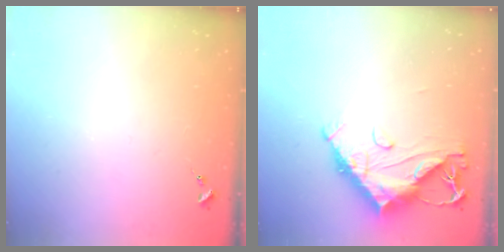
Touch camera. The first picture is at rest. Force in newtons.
{"total": 15.1, "press": 15.1, "slide": 1.2}